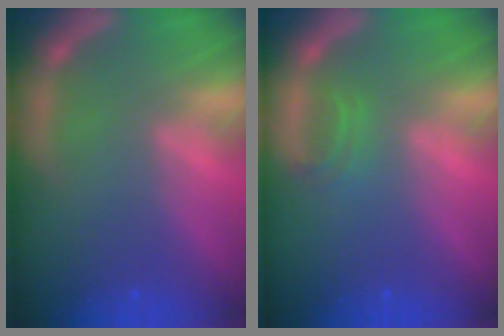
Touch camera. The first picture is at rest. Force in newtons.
{"total": 1.4}